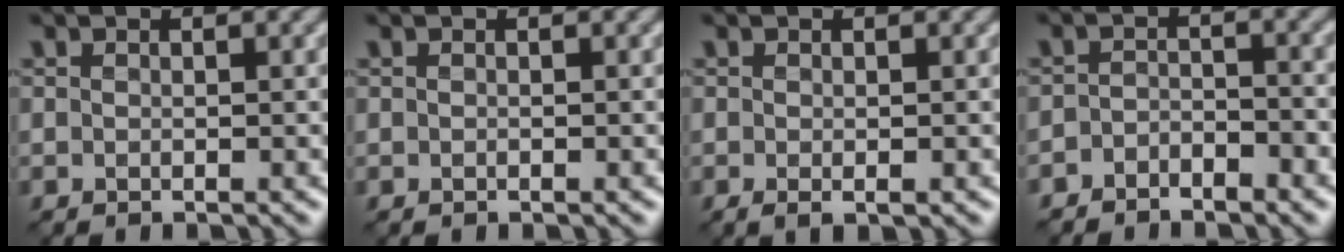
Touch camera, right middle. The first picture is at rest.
{"total": 0.0}
{"total": 1.2, "force": [-0.4, 0.4, 1.0], "torque": [-0.016, -0.002, -0.006]}
{"total": 2.3, "force": [-2.1, 0.7, 0.7], "torque": [-0.012, 0.006, -0.044]}